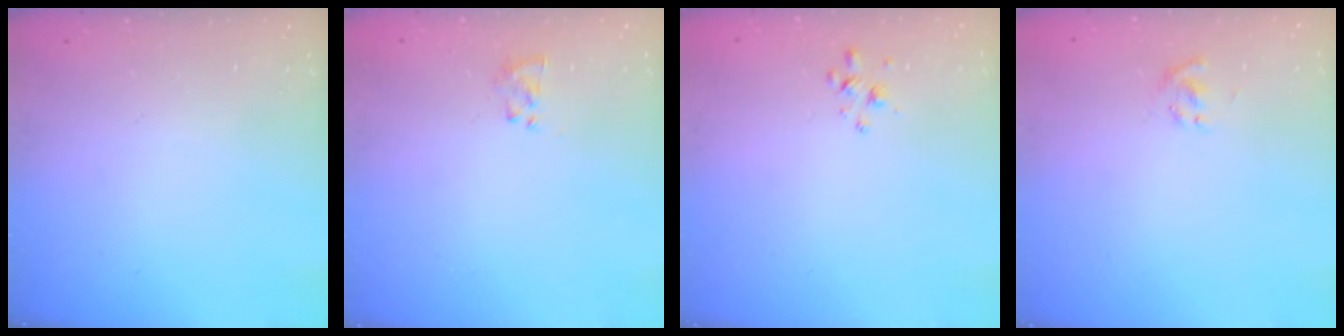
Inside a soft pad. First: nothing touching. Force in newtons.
{"total": 2.3, "press": 2.1, "slide": 0.9}
{"total": 1.8, "press": 1.7, "slide": 0.4}
{"total": 2.0, "press": 1.7, "slide": 0.9}